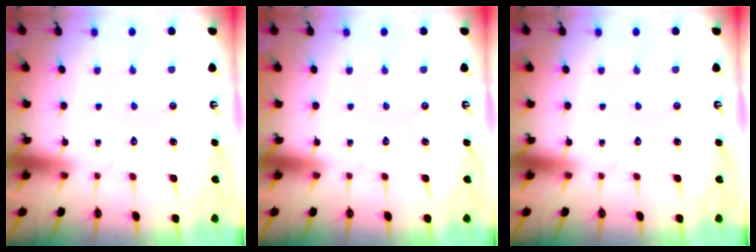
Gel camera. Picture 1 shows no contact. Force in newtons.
{"total": 0.0}
{"total": 0.0}